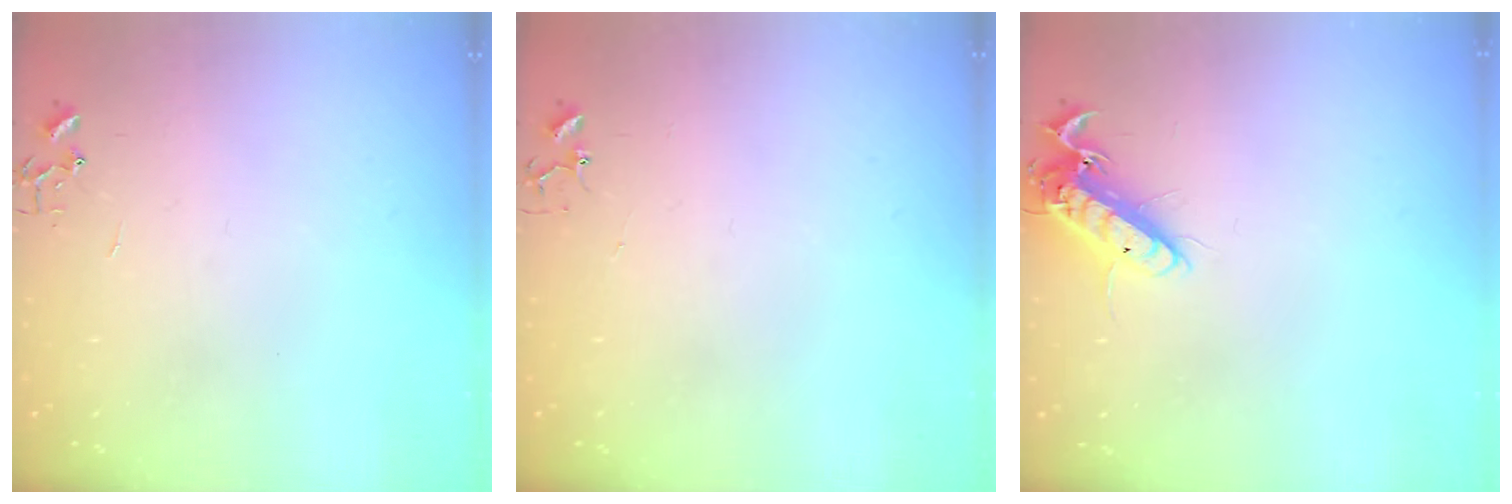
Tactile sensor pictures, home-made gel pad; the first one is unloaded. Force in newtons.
{"total": 2.9, "press": 2.9, "slide": 0.2}
{"total": 13.0, "press": 12.8, "slide": 2.2}